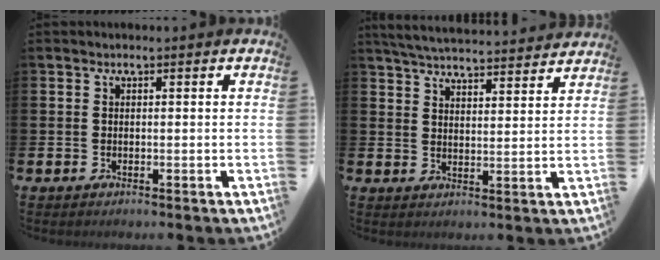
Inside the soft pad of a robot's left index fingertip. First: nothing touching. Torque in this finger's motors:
{"motor_torque": [1.06, -1.08, 0.14, 0.06]}